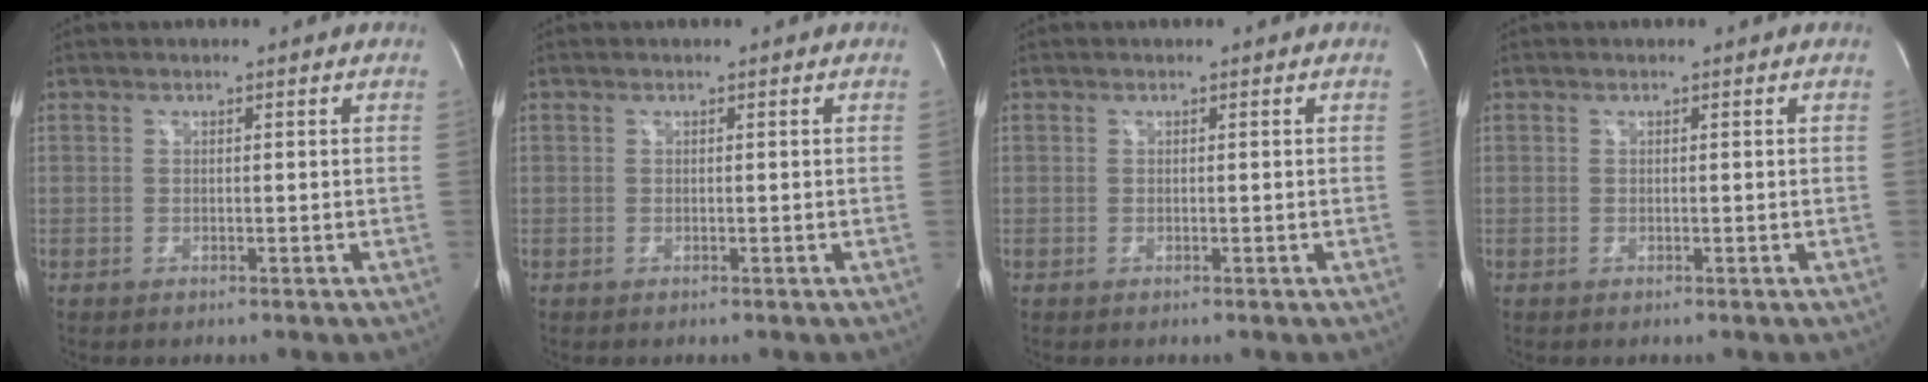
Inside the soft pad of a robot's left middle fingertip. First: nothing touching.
{"total": 0.0}
{"total": 0.0}
{"total": 0.0}